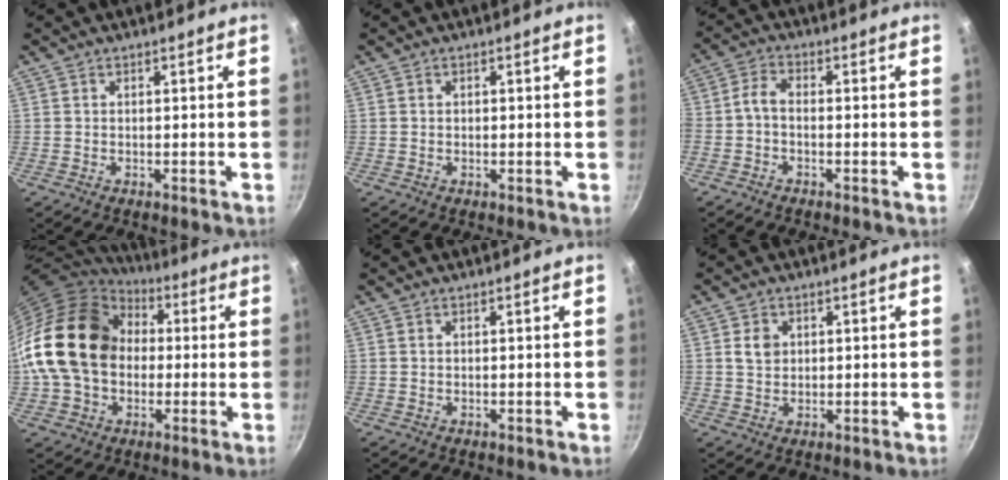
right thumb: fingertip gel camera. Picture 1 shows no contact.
{"total": 0.5, "force": [0.1, 0.5, 0.2], "torque": [-0.001, 0.003, 0.001]}
{"total": 3.5, "force": [-1.4, 1.7, 2.7], "torque": [-0.065, 0.022, -0.039]}
{"total": 21.4, "force": [1.4, 16.3, 13.7], "torque": [-0.237, 0.042, 0.019]}
{"total": 0.0}
{"total": 3.4, "force": [0.9, 2.8, 1.8], "torque": [-0.021, 0.000, 0.016]}